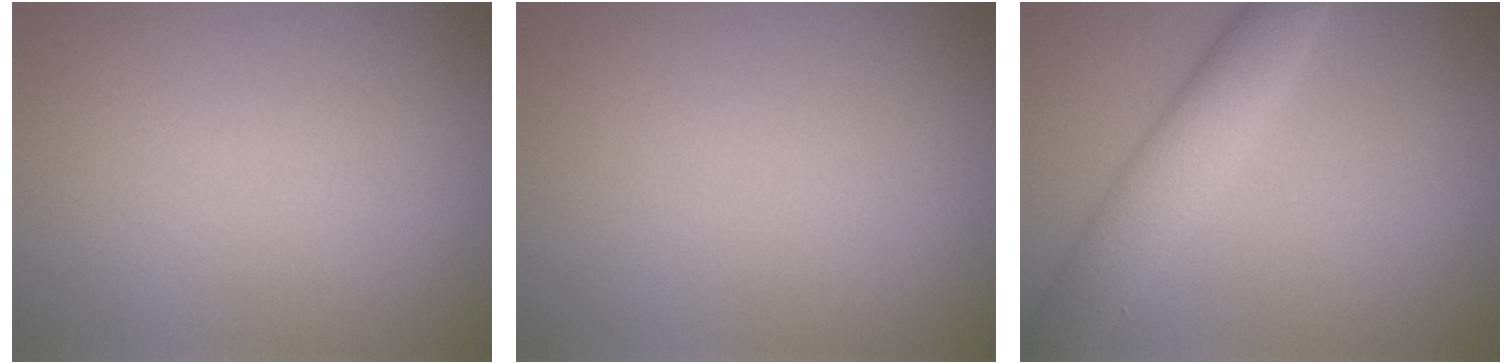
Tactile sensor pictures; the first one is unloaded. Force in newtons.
{"total": 0.0}
{"total": 4.8, "press": 4.8, "slide": 0.0}